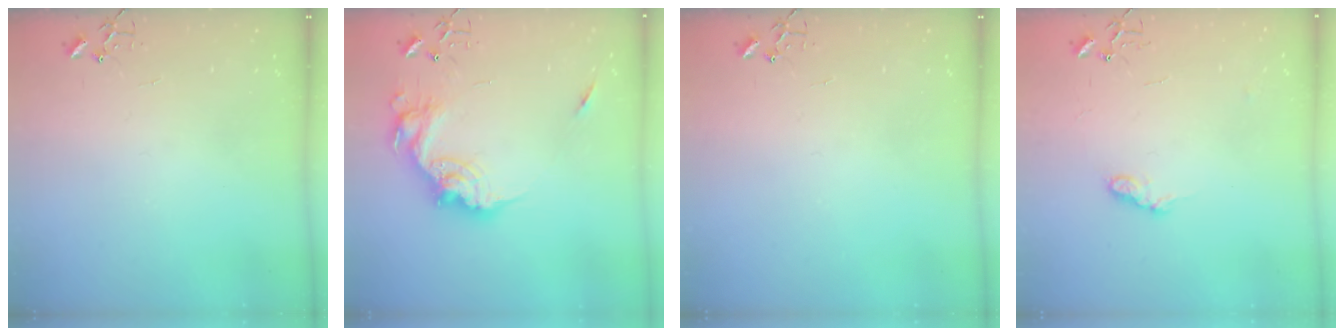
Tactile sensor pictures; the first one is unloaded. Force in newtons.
{"total": 17.5, "press": 17.4, "slide": 1.9}
{"total": 0.0}
{"total": 7.6, "press": 7.6, "slide": 0.5}